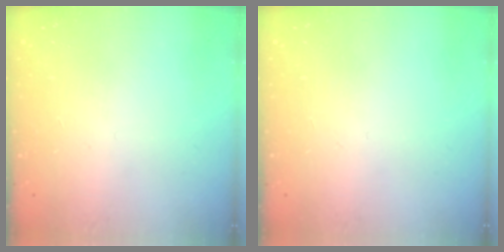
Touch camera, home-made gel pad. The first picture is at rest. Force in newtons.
{"total": 0.0}